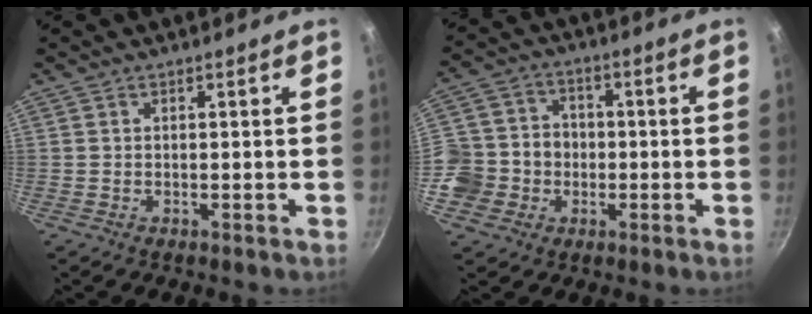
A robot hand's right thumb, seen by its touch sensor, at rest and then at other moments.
{"total": 11.1, "force": [-2.4, 10.1, 3.9], "torque": [-0.048, 0.030, -0.055]}